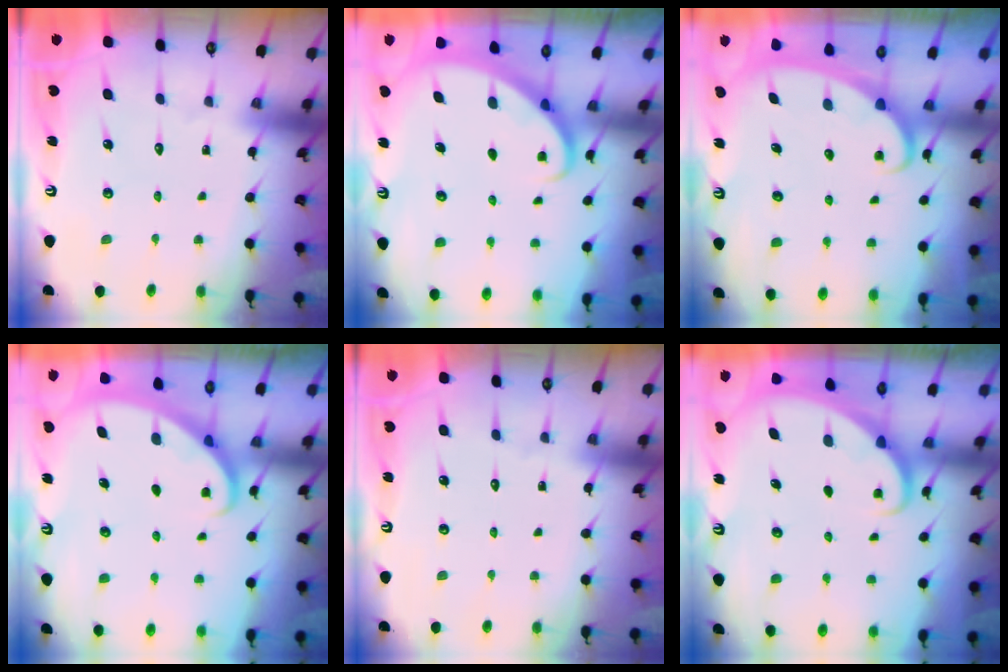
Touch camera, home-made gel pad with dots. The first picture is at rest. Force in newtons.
{"total": 2.7, "press": 2.7, "slide": 0.2}
{"total": 2.5, "press": 2.5, "slide": 0.3}
{"total": 2.6, "press": 2.6, "slide": 0.1}
{"total": 0.0}
{"total": 1.8, "press": 1.8, "slide": 0.1}